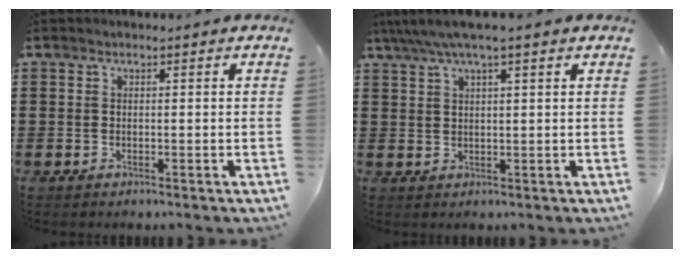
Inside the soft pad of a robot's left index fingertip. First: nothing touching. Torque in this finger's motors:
{"motor_torque": [1.13, -1.01, 0.95, 0.21]}